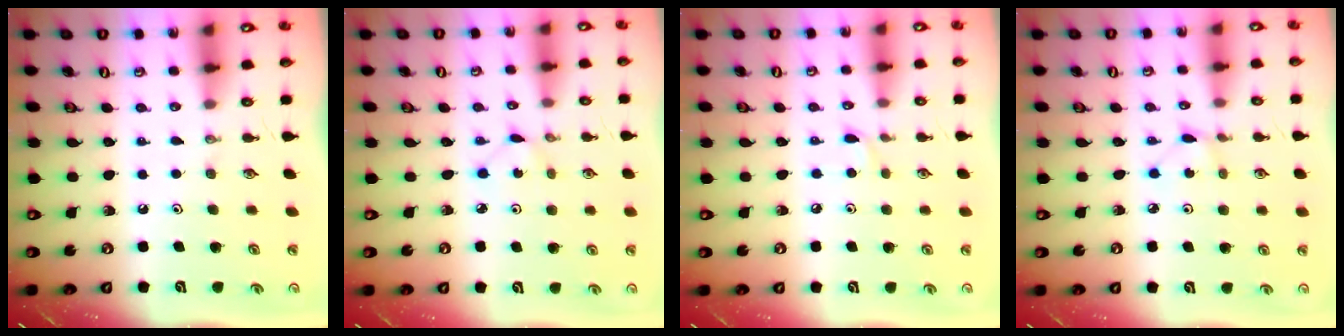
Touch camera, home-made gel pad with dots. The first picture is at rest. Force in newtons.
{"total": 1.3, "press": 1.2, "slide": 0.1}
{"total": 4.1, "press": 4.1, "slide": 0.5}
{"total": 1.1, "press": 1.1, "slide": 0.1}